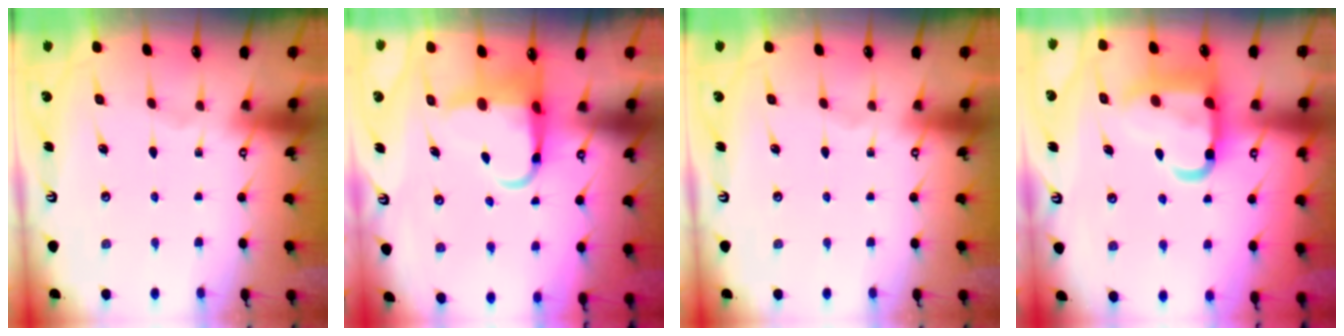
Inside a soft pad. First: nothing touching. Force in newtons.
{"total": 6.0, "press": 5.8, "slide": 1.4}
{"total": 0.0}
{"total": 15.2, "press": 15.0, "slide": 1.8}